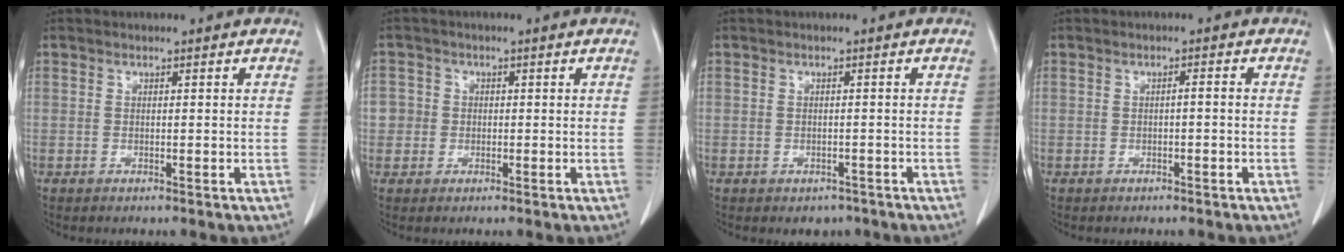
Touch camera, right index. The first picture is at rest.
{"total": 2.8, "force": [-0.1, 2.8, 0.1], "torque": [0.016, 0.010, -0.002]}
{"total": 2.4, "force": [-1.6, 1.8, 0.5], "torque": [-0.003, 0.005, -0.014]}
{"total": 0.8, "force": [-0.3, 0.1, 0.8], "torque": [-0.012, 0.003, -0.004]}